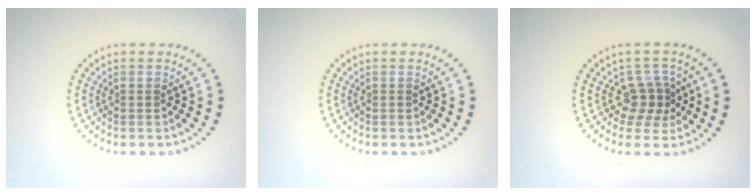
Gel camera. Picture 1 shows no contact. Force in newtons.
{"total": 0.0}
{"total": 2.6, "press": 2.1, "slide": 1.6}